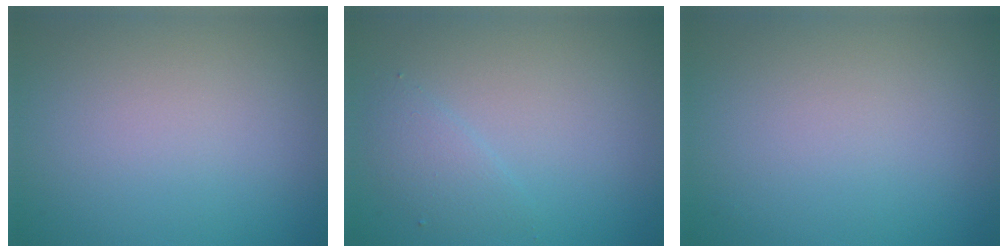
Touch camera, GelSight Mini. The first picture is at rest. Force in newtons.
{"total": 1.6, "press": 1.6, "slide": 0.3}
{"total": 0.0}